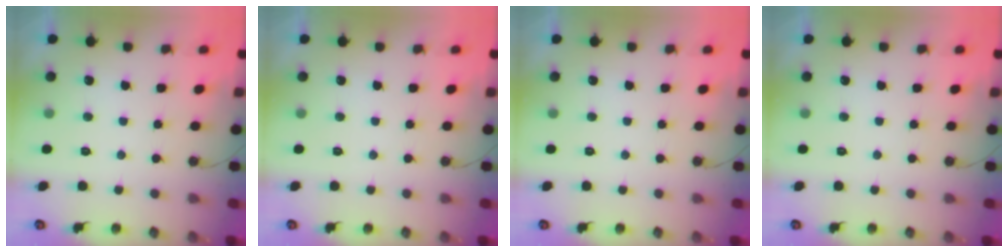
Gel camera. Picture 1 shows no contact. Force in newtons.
{"total": 0.0}
{"total": 0.0}
{"total": 0.0}